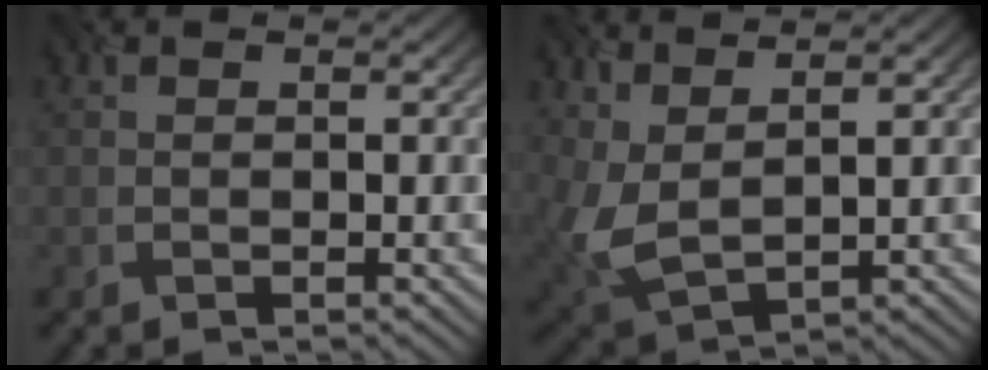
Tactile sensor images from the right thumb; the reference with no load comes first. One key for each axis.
{"total": 4.9, "fx": 2.2, "fy": 2.2, "fz": 3.8, "tx": -0.120, "ty": -0.006, "tz": 0.054}